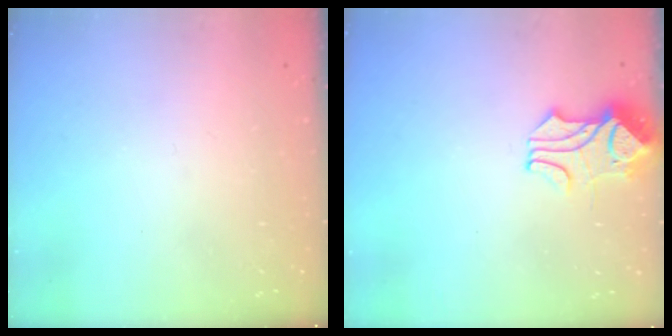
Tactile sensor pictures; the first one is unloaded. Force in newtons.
{"total": 1.8, "press": 1.3, "slide": 1.1}